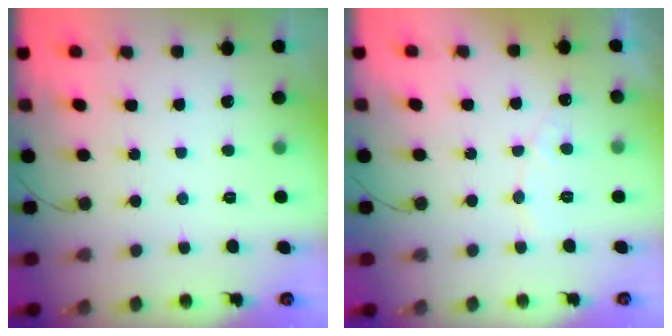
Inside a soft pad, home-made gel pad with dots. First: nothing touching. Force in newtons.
{"total": 5.9, "press": 5.9, "slide": 0.4}